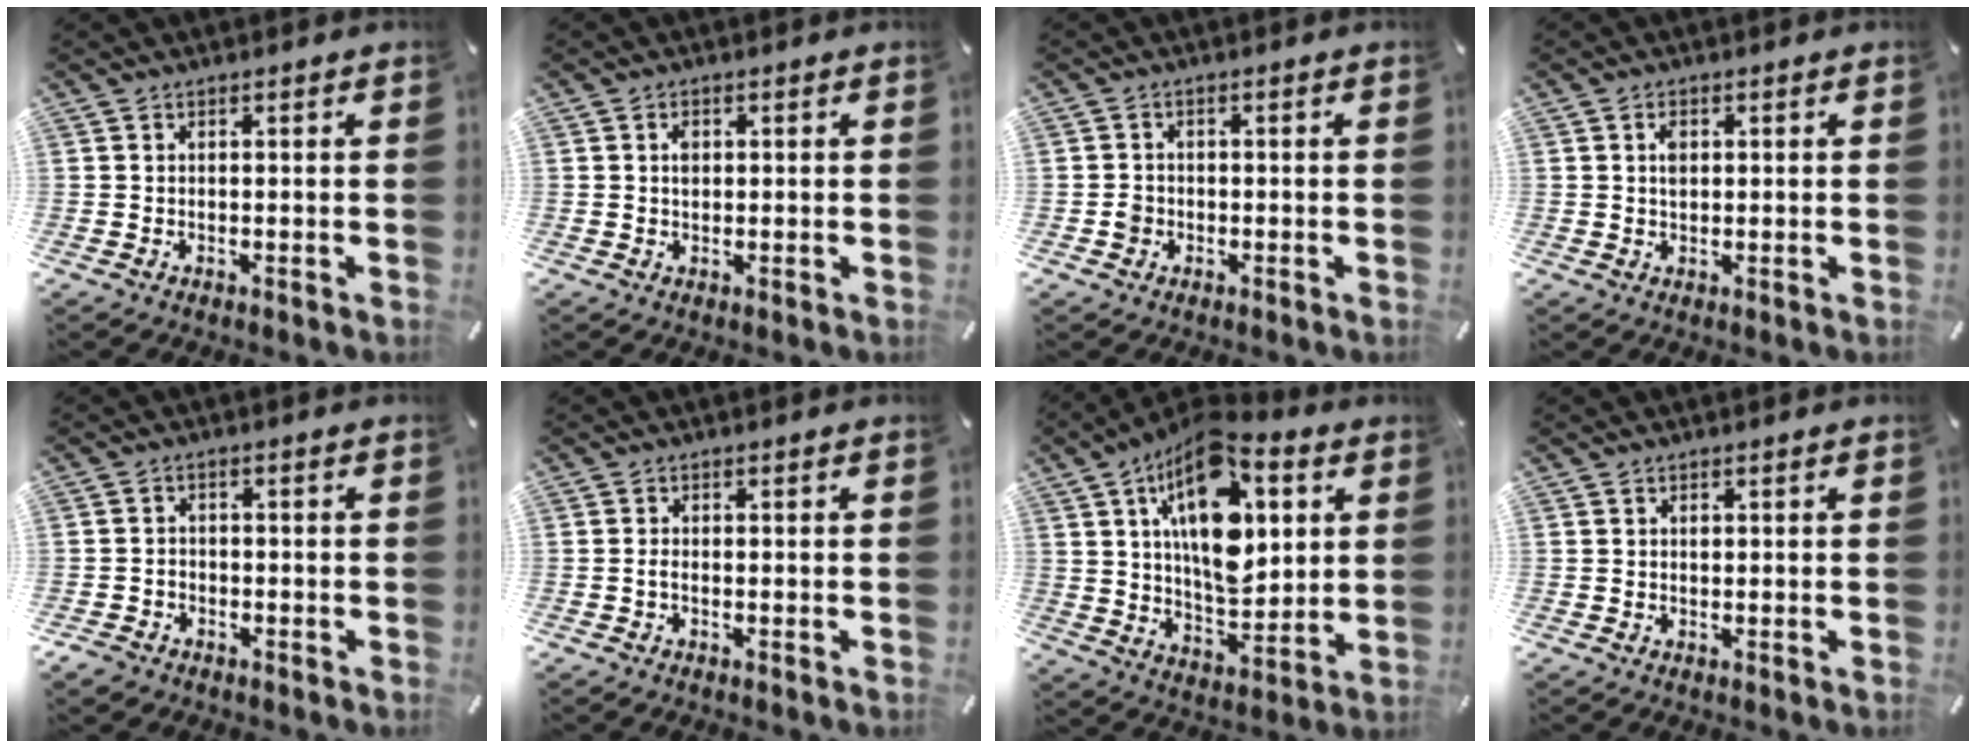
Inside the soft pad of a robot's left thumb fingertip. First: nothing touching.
{"total": 1.8, "force": [0.4, 1.3, 1.2], "torque": [-0.019, 0.000, 0.004]}
{"total": 2.2, "force": [-0.7, 2.0, 0.7], "torque": [-0.013, 0.005, -0.015]}
{"total": 2.3, "force": [0.5, 1.5, 1.7], "torque": [-0.030, 0.002, 0.007]}
{"total": 3.0, "force": [-2.0, 2.1, 0.7], "torque": [-0.018, 0.009, -0.042]}
{"total": 1.2, "force": [-0.5, 0.4, 1.0], "torque": [-0.019, 0.000, -0.009]}
{"total": 20.6, "force": [7.5, 11.2, 15.5], "torque": [-0.273, -0.032, 0.123]}
{"total": 0.5, "force": [0.1, 0.4, 0.3], "torque": [0.003, -0.004, 0.001]}